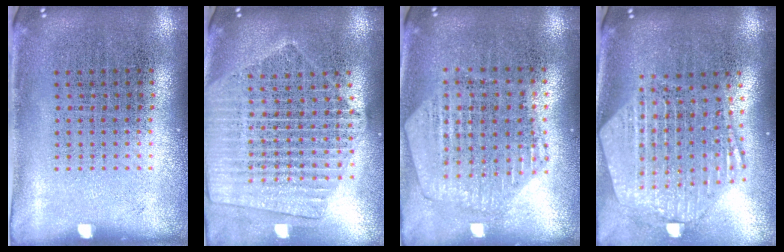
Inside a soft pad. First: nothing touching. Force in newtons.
{"total": 2.2, "press": 1.9, "slide": 1.1}
{"total": 0.9, "press": 0.8, "slide": 0.1}
{"total": 2.7, "press": 2.2, "slide": 1.5}